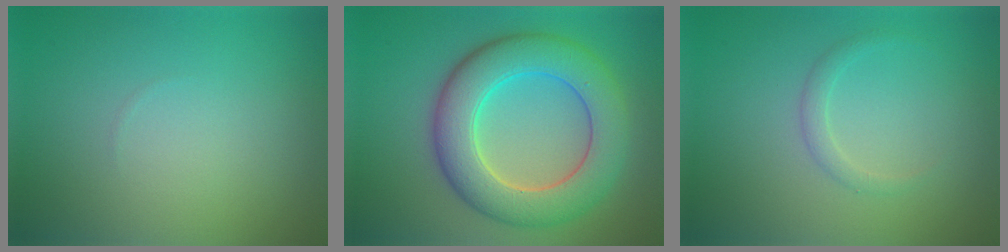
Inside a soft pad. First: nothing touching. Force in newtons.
{"total": 8.4, "press": 8.4, "slide": 0.3}
{"total": 1.2, "press": 1.2, "slide": 0.0}